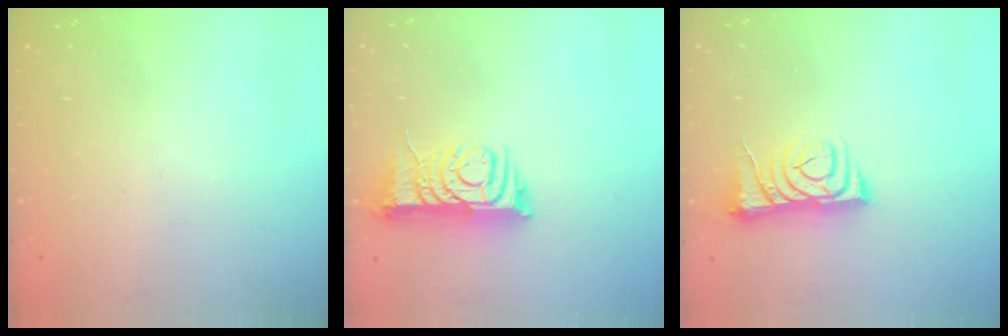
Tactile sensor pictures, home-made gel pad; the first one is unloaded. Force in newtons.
{"total": 9.0, "press": 8.9, "slide": 1.0}
{"total": 7.1, "press": 7.1, "slide": 1.0}